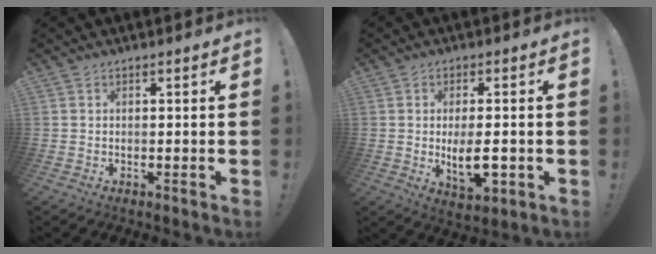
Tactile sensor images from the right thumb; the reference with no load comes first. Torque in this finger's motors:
{"motor_torque": [0.15, 0.39, 0.37, 0.25, 0.02]}